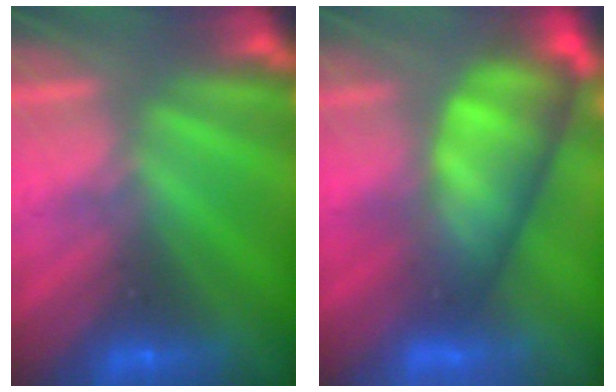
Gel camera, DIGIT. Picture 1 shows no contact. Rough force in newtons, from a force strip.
{"total": 7.6}